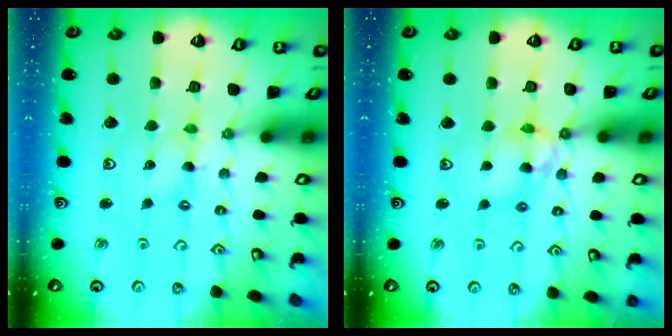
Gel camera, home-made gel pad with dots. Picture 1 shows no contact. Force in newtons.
{"total": 8.0, "press": 7.9, "slide": 0.7}